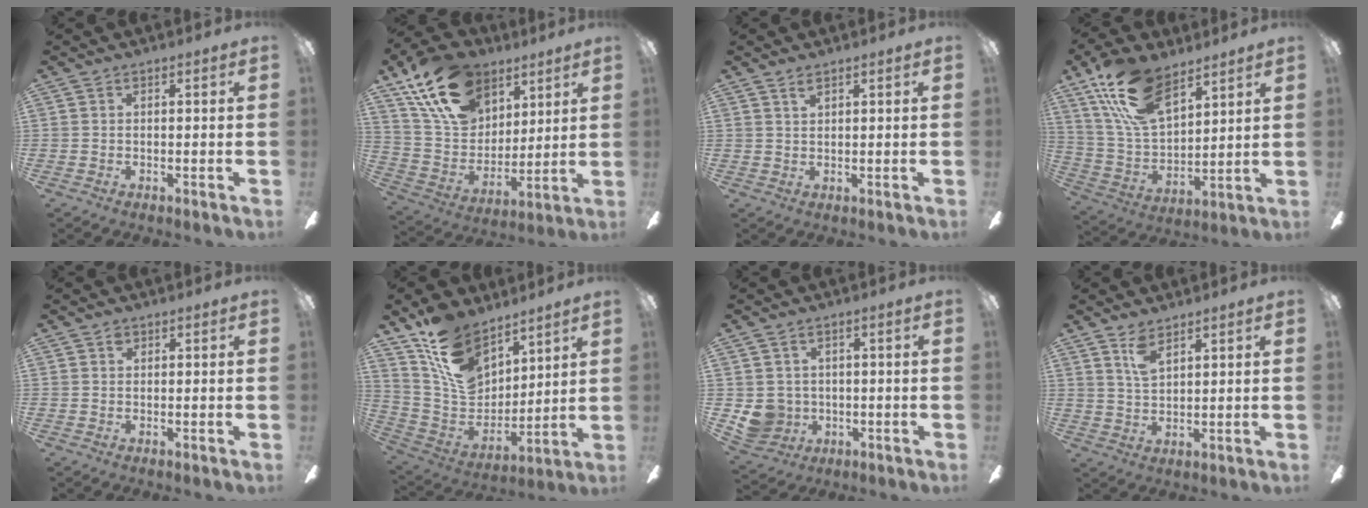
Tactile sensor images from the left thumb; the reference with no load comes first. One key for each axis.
{"total": 20.6, "fx": 12.7, "fy": 13.0, "fz": 9.6, "tx": -0.177, "ty": -0.053, "tz": 0.238}
{"total": 1.8, "fx": 1.4, "fy": 0.7, "fz": 0.9, "tx": -0.014, "ty": -0.003, "tz": 0.023}
{"total": 18.5, "fx": 11.5, "fy": 9.3, "fz": 11.2, "tx": -0.237, "ty": -0.040, "tz": 0.209}
{"total": 1.2, "fx": 0.5, "fy": 0.8, "fz": 0.6, "tx": -0.007, "ty": -0.002, "tz": 0.008}
{"total": 16.2, "fx": 10.4, "fy": 10.0, "fz": 7.5, "tx": -0.152, "ty": -0.050, "tz": 0.205}
{"total": 6.2, "fx": -0.1, "fy": 6.1, "fz": 1.5, "tx": -0.054, "ty": -0.001, "tz": 0.004}
{"total": 5.5, "fx": 3.8, "fy": 2.1, "fz": 3.4, "tx": -0.076, "ty": -0.004, "tz": 0.070}